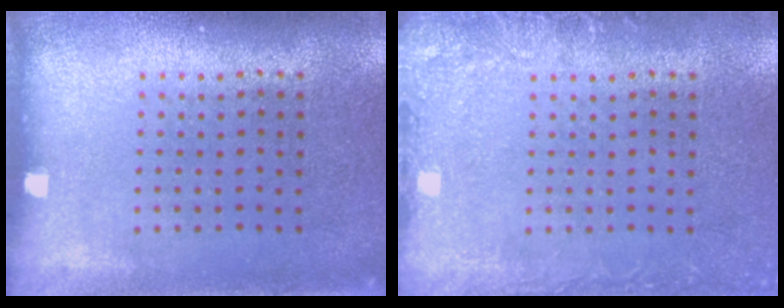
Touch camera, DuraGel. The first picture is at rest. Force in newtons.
{"total": 2.0, "press": 2.0, "slide": 0.2}